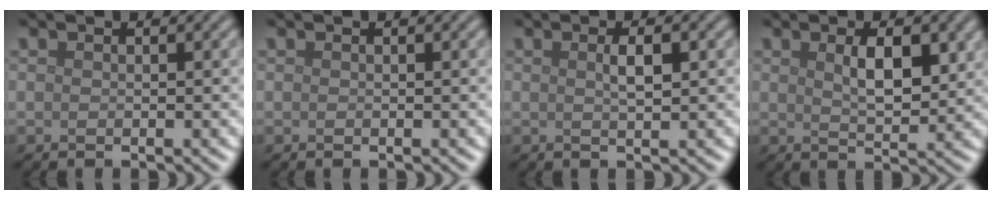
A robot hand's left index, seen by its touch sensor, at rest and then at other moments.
{"total": 0.0}
{"total": 1.8, "force": [0.4, 0.4, 1.7], "torque": [-0.029, 0.003, 0.007]}
{"total": 3.7, "force": [1.2, 1.5, 3.2], "torque": [-0.059, -0.001, 0.026]}